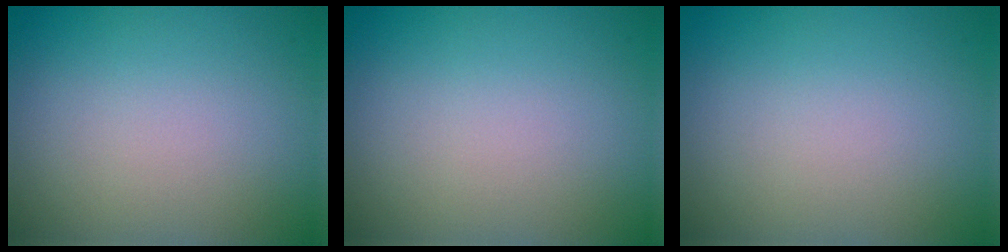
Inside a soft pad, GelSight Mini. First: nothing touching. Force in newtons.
{"total": 0.0}
{"total": 0.0}